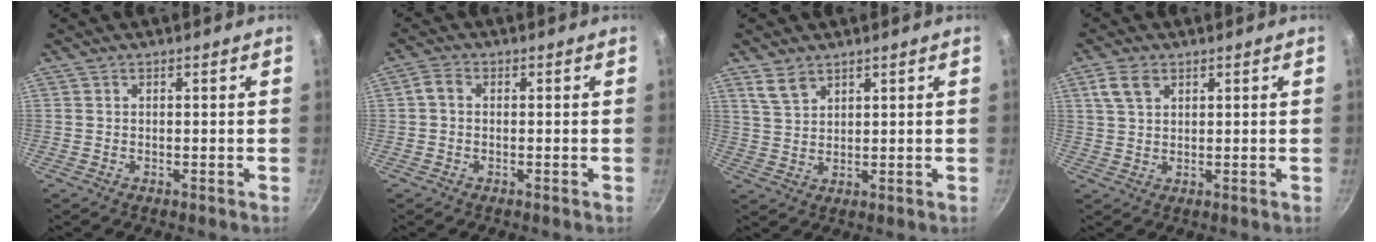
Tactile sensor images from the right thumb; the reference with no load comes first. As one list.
[{"total": 2.1, "force": [0.0, 1.5, 1.6], "torque": [-0.038, 0.010, -0.006]}, {"total": 4.2, "force": [3.1, 2.1, 2.0], "torque": [-0.035, -0.012, 0.065]}, {"total": 4.4, "force": [2.2, 2.6, 2.8], "torque": [-0.047, 0.000, 0.044]}]